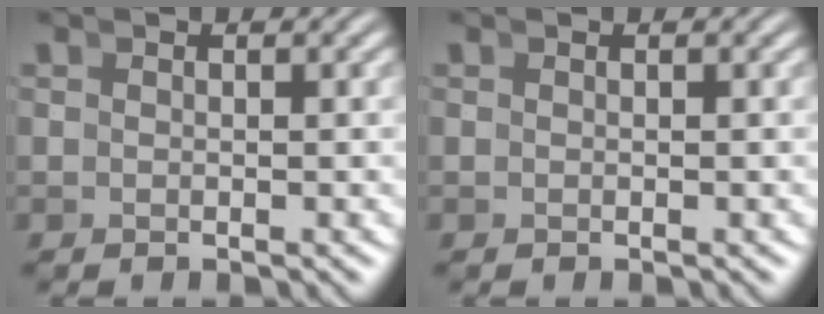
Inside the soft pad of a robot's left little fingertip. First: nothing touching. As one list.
[{"total": 0.0}]